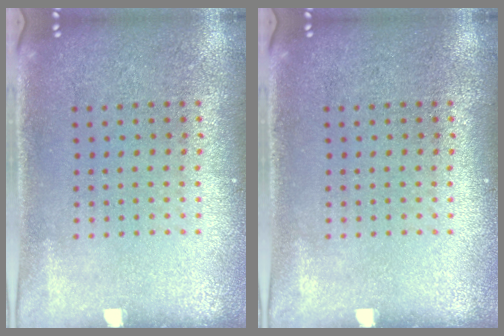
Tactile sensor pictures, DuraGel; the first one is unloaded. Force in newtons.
{"total": 0.0}